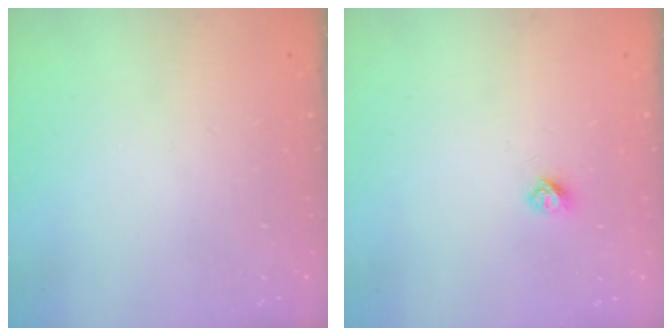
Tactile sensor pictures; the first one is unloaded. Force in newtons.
{"total": 3.1, "press": 3.0, "slide": 0.4}